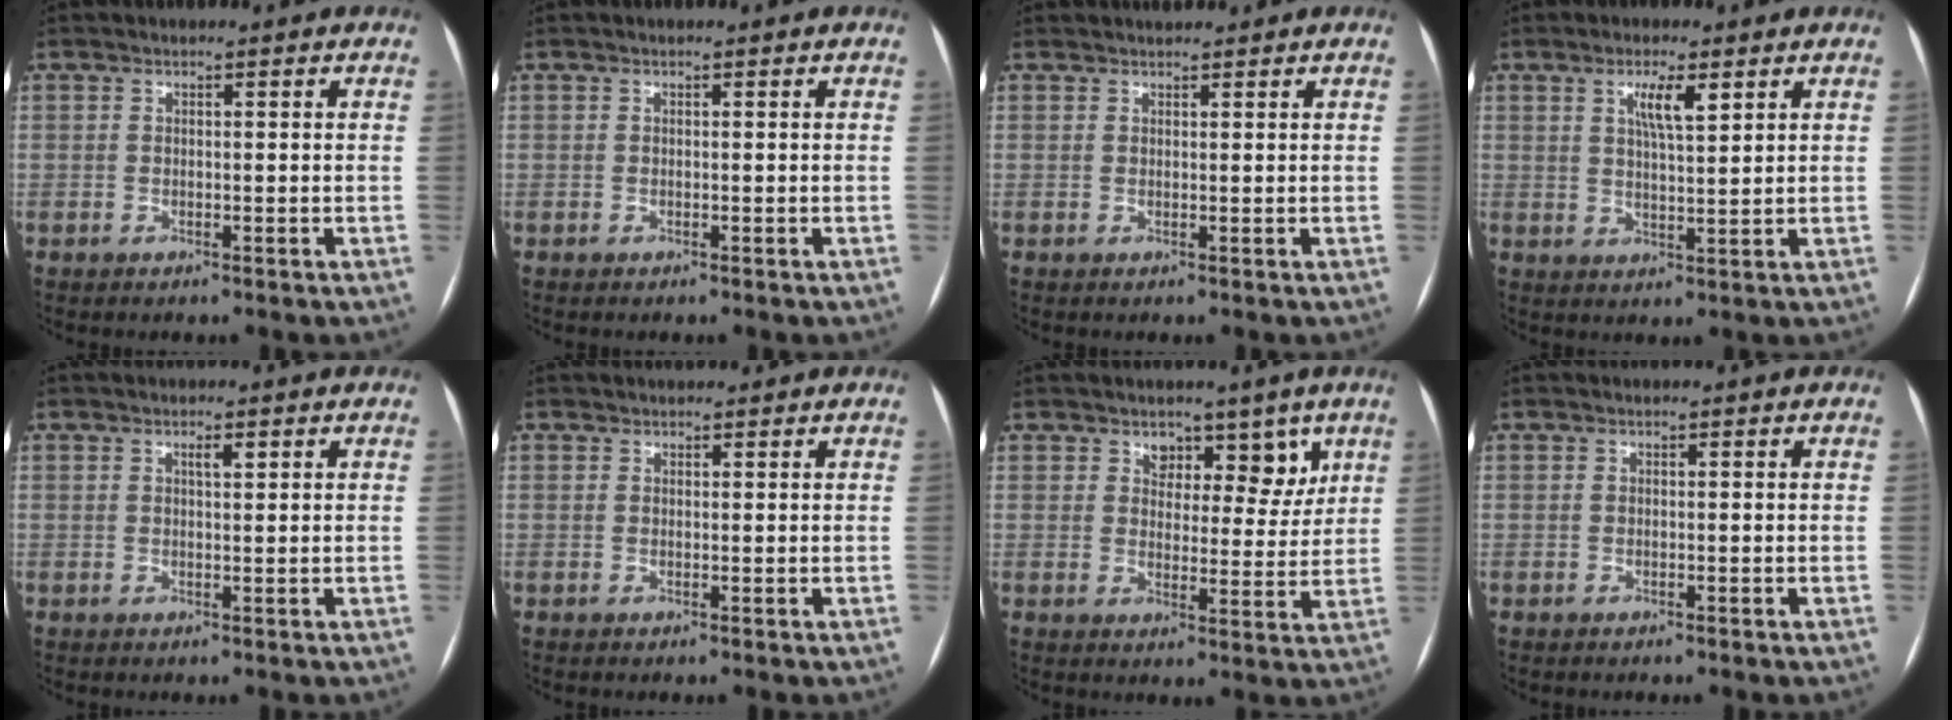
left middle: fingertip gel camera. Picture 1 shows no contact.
{"total": 0.0}
{"total": 1.8, "force": [1.7, 0.6, 0.4], "torque": [-0.005, 0.020, 0.027]}
{"total": 4.6, "force": [2.3, 0.6, 3.9], "torque": [-0.072, 0.000, 0.040]}
{"total": 1.3, "force": [0.7, 0.3, 1.1], "torque": [-0.019, 0.001, 0.010]}
{"total": 1.0, "force": [0.8, 0.6, 0.1], "torque": [-0.002, 0.004, 0.011]}
{"total": 5.9, "force": [4.1, 3.5, 2.5], "torque": [-0.009, 0.002, 0.059]}
{"total": 0.0}